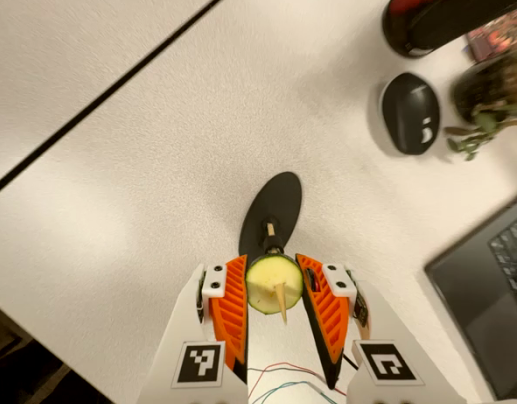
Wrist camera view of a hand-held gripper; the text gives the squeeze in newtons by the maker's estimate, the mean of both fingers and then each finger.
{"total": 12.4, "left": 12.8, "right": 12.0}